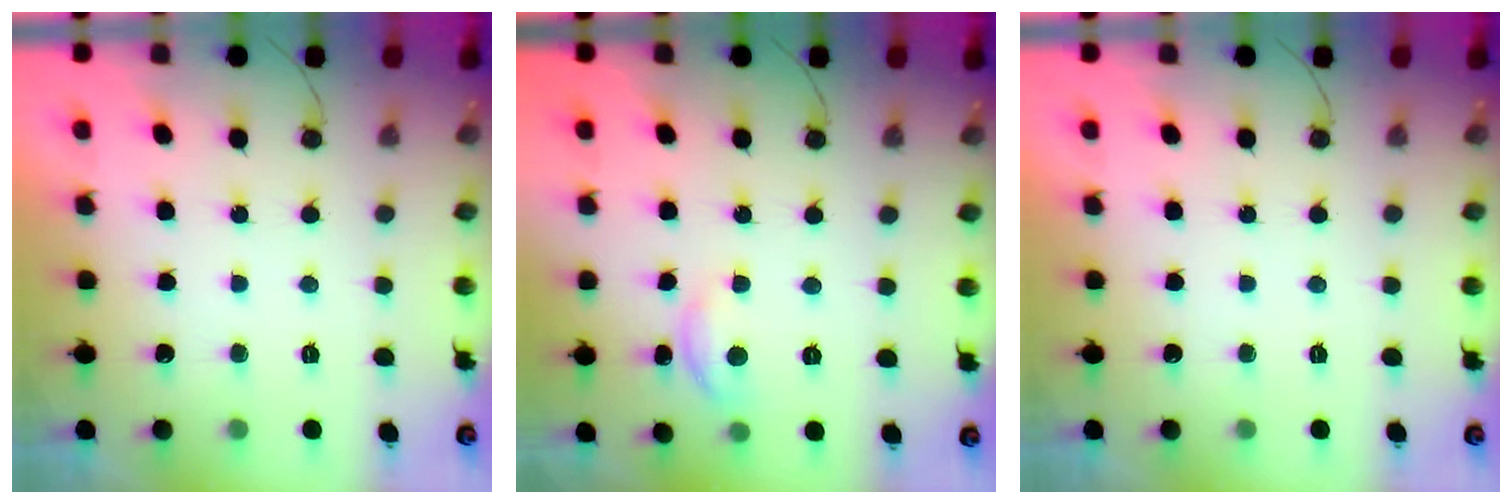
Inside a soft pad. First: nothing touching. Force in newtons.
{"total": 5.6, "press": 5.6, "slide": 0.4}
{"total": 0.0}